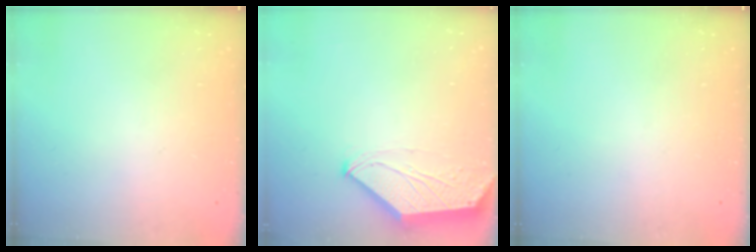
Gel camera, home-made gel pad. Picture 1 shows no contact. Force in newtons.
{"total": 0.0}
{"total": 0.0}